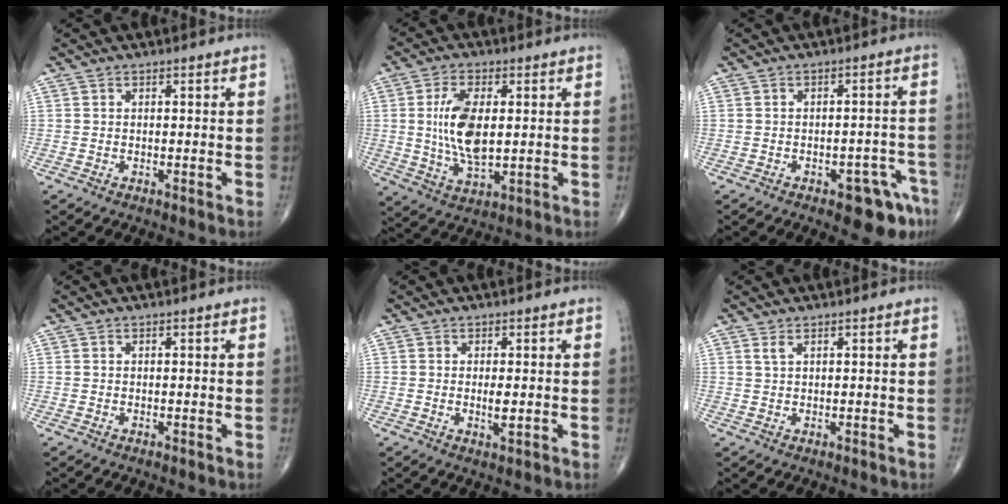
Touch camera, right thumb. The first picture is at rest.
{"total": 11.4, "force": [1.2, 5.5, 9.9], "torque": [-0.190, -0.011, 0.028]}
{"total": 7.8, "force": [-4.5, 3.1, 5.5], "torque": [-0.042, 0.032, -0.051]}
{"total": 0.0}
{"total": 2.2, "force": [-0.1, 0.5, 2.1], "torque": [-0.039, -0.006, -0.001]}
{"total": 1.1, "force": [0.7, 0.3, 0.8], "torque": [-0.017, 0.004, 0.018]}